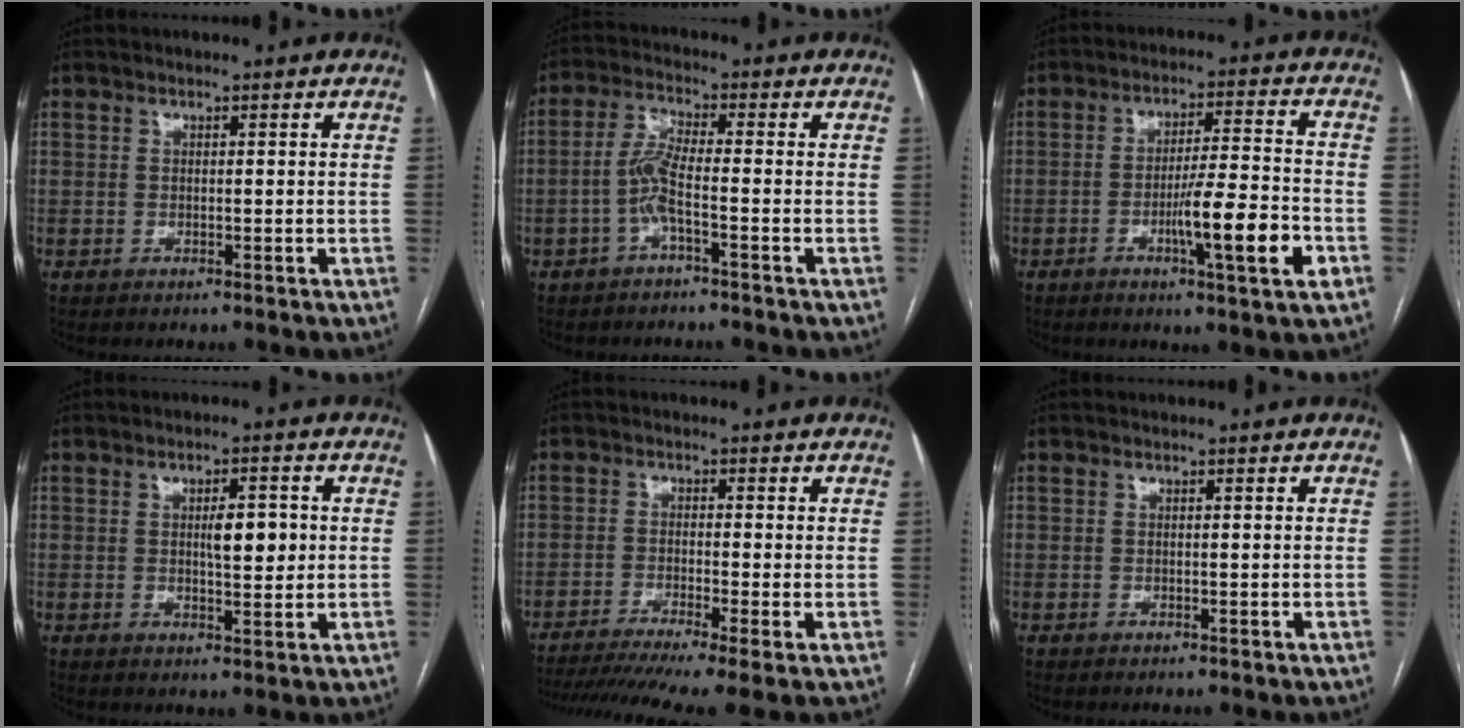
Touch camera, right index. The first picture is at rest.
{"total": 4.7, "force": [-1.8, 0.2, 4.3], "torque": [-0.094, 0.010, -0.038]}
{"total": 11.1, "force": [-3.9, 0.1, 10.4], "torque": [-0.165, -0.007, -0.064]}
{"total": 4.9, "force": [0.6, 1.4, 4.6], "torque": [-0.070, 0.003, 0.010]}
{"total": 12.4, "force": [-9.2, 0.0, 8.3], "torque": [-0.135, -0.023, -0.148]}
{"total": 0.0}